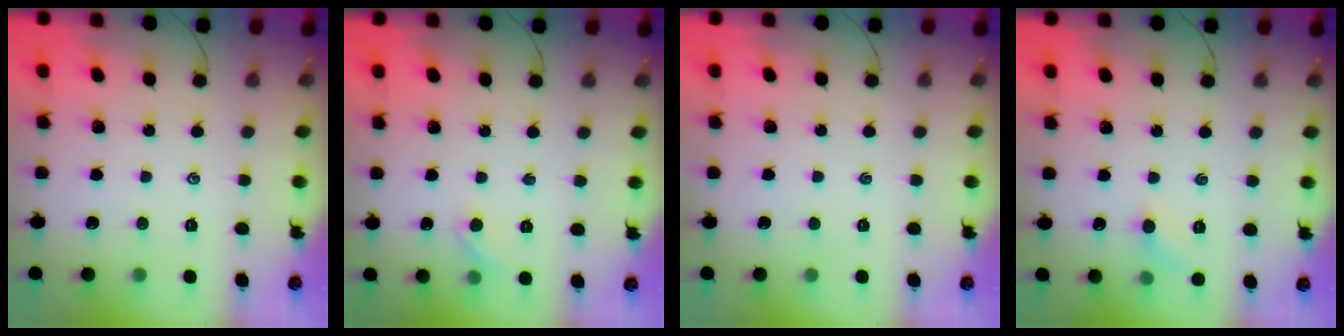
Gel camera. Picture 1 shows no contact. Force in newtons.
{"total": 4.4, "press": 4.0, "slide": 1.6}
{"total": 0.0}
{"total": 4.2, "press": 3.9, "slide": 1.3}